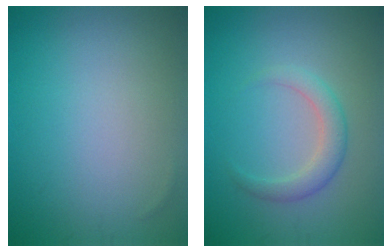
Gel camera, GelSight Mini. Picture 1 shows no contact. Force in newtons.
{"total": 2.5, "press": 2.5, "slide": 0.2}